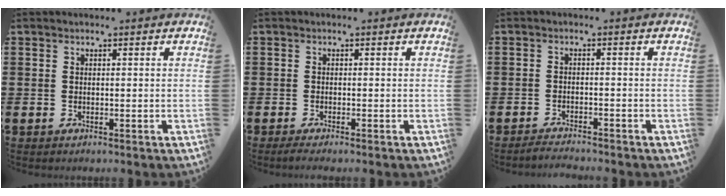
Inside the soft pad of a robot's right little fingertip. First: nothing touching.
{"total": 0.9, "force": [-0.5, 0.1, 0.7], "torque": [-0.012, -0.002, -0.010]}
{"total": 1.7, "force": [-1.7, -0.1, 0.1], "torque": [-0.004, 0.003, -0.033]}